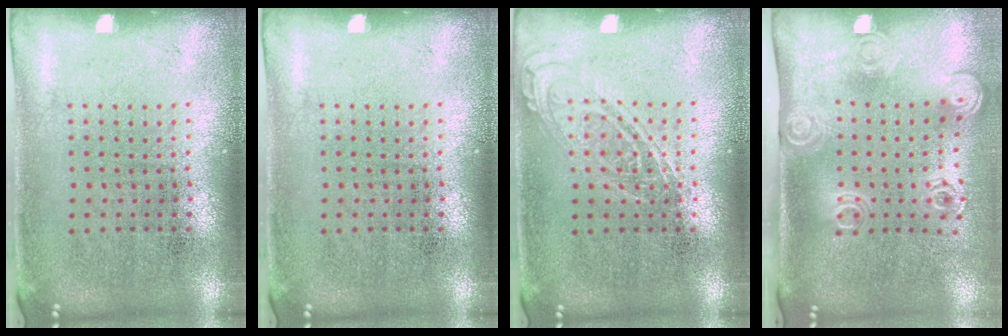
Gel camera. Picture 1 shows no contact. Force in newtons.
{"total": 0.0}
{"total": 1.8, "press": 1.8, "slide": 0.2}
{"total": 2.0, "press": 1.4, "slide": 1.4}